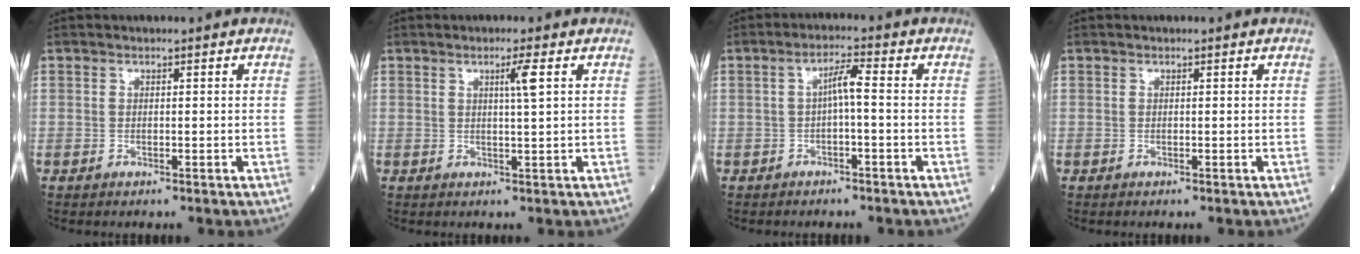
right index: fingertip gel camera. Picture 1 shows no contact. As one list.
[{"total": 2.8, "force": [1.1, -0.5, 2.5], "torque": [-0.044, -0.002, 0.018]}, {"total": 3.3, "force": [-0.2, 0.3, 3.3], "torque": [-0.056, 0.011, -0.003]}, {"total": 0.0}]